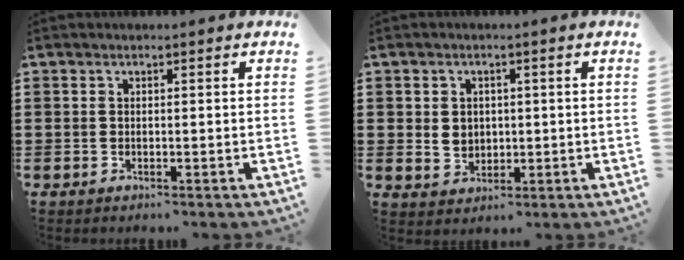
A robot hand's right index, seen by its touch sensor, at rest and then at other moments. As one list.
[{"total": 2.7, "force": [0.4, 2.5, 0.9], "torque": [-0.027, 0.009, 0.006]}]